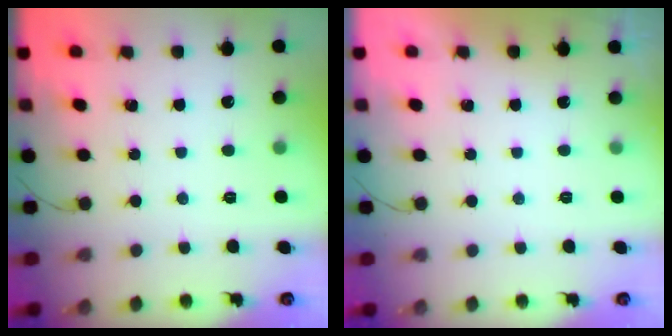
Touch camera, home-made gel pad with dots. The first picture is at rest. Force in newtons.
{"total": 0.0}